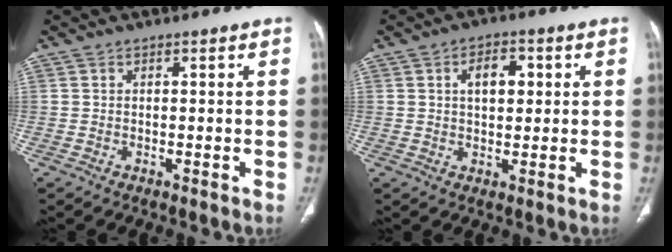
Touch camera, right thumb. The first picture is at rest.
{"total": 5.9, "force": [1.5, 3.4, 4.5], "torque": [-0.056, 0.002, 0.023]}